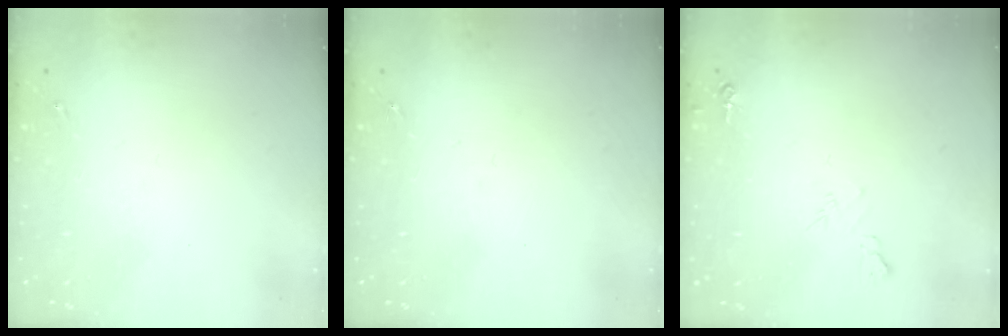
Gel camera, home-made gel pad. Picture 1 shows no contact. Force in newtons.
{"total": 0.0}
{"total": 6.4, "press": 6.3, "slide": 1.2}